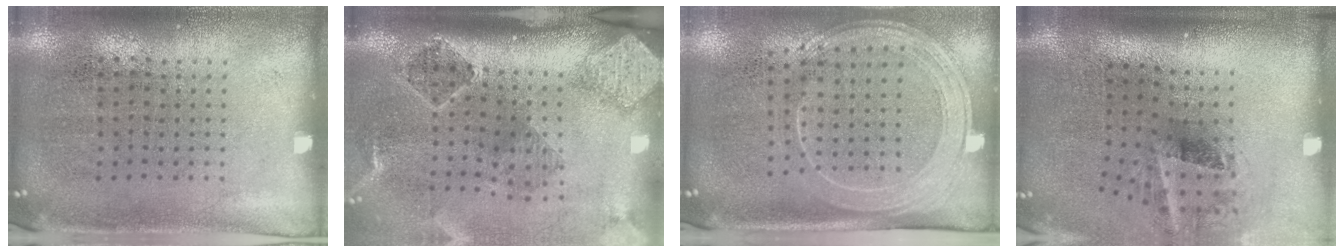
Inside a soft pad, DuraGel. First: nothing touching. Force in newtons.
{"total": 2.9, "press": 1.9, "slide": 2.1}
{"total": 2.0, "press": 1.7, "slide": 1.1}
{"total": 1.9, "press": 1.2, "slide": 1.5}